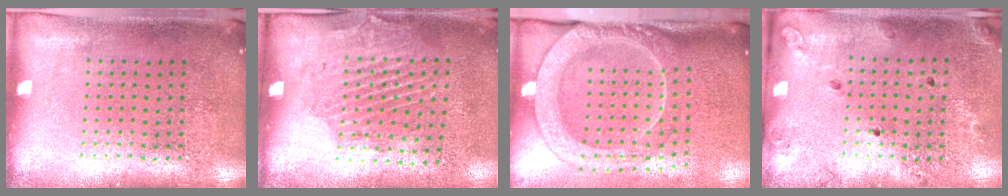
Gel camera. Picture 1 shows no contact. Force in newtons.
{"total": 1.8, "press": 1.1, "slide": 1.4}
{"total": 2.5, "press": 2.0, "slide": 1.6}
{"total": 1.2, "press": 1.1, "slide": 0.5}